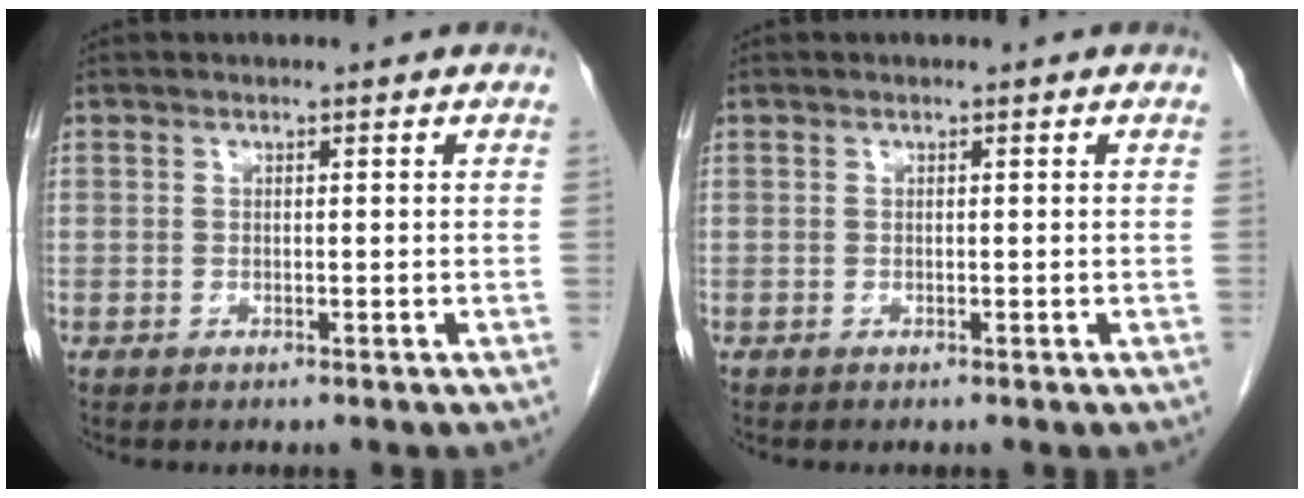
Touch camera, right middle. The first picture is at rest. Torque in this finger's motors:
{"motor_torque": [0.11, -0.04, -0.01, -0.01]}